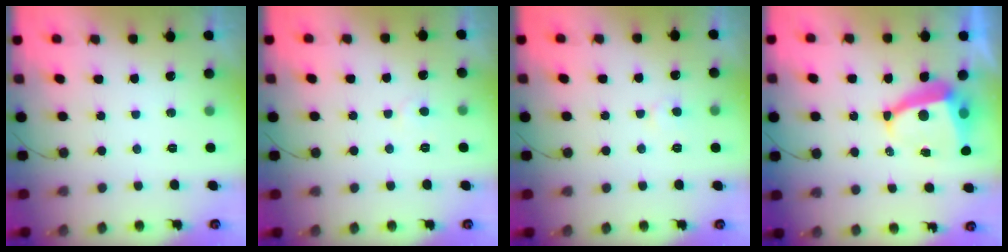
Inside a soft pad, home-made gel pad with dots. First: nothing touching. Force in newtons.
{"total": 2.8, "press": 2.8, "slide": 0.3}
{"total": 3.7, "press": 3.7, "slide": 0.3}
{"total": 7.9, "press": 7.8, "slide": 0.9}